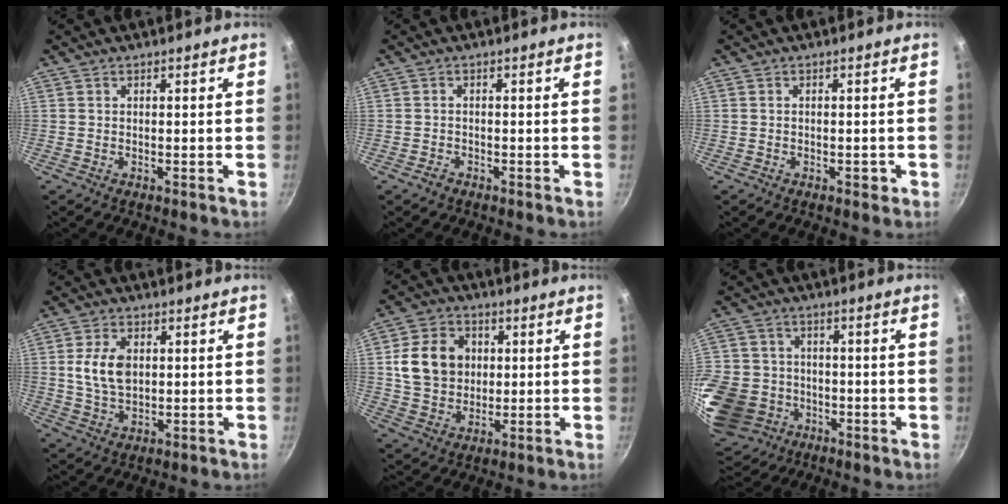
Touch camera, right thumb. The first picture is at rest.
{"total": 1.2, "force": [-0.9, 0.7, 0.3], "torque": [-0.009, 0.011, -0.017]}
{"total": 1.5, "force": [-0.6, 0.9, 1.0], "torque": [-0.012, 0.006, -0.006]}
{"total": 7.8, "force": [1.2, 5.1, 5.8], "torque": [-0.099, -0.004, 0.023]}
{"total": 12.4, "force": [2.1, 10.2, 6.7], "torque": [-0.094, 0.005, 0.034]}
{"total": 21.0, "force": [-7.1, 17.0, 10.1], "torque": [-0.220, 0.031, -0.117]}